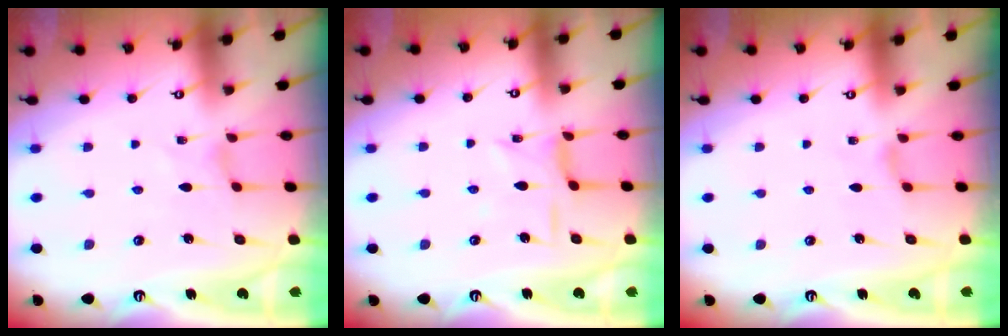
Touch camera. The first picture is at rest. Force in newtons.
{"total": 4.2, "press": 4.2, "slide": 0.2}
{"total": 1.7, "press": 1.6, "slide": 0.4}